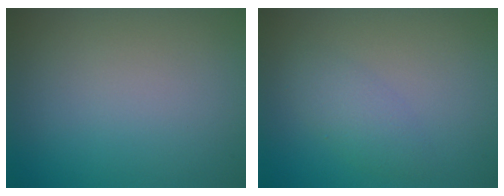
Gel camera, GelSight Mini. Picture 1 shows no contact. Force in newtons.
{"total": 2.2, "press": 2.2, "slide": 0.1}